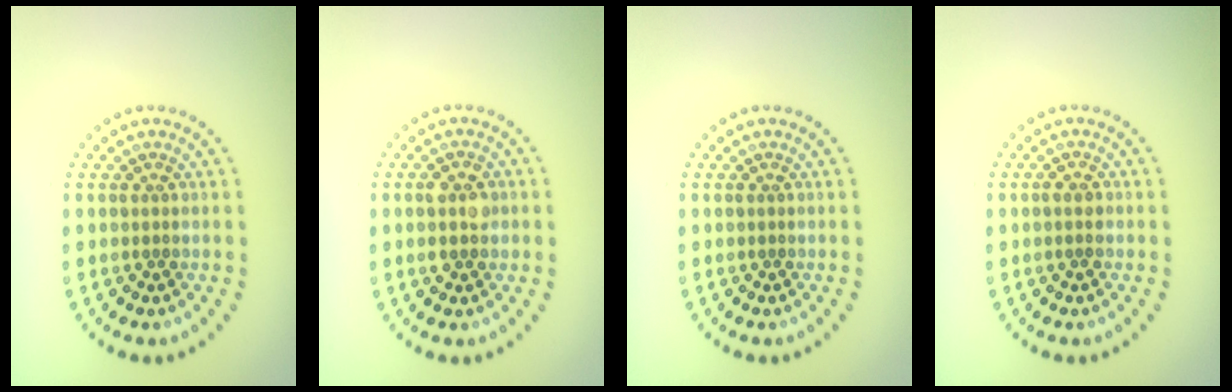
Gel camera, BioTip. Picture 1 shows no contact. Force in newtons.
{"total": 2.8, "press": 2.8, "slide": 0.2}
{"total": 0.0}
{"total": 1.1, "press": 1.1, "slide": 0.3}